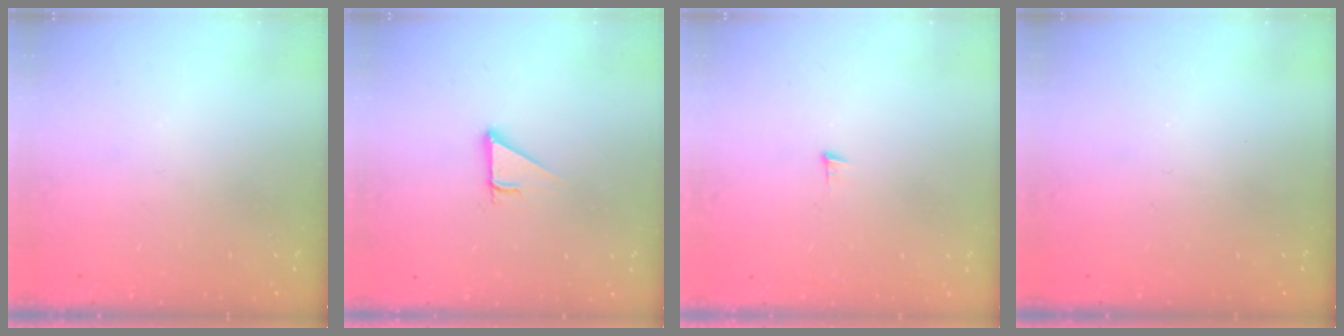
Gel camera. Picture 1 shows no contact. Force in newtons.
{"total": 2.7, "press": 2.7, "slide": 0.3}
{"total": 3.6, "press": 3.6, "slide": 0.3}
{"total": 0.0}